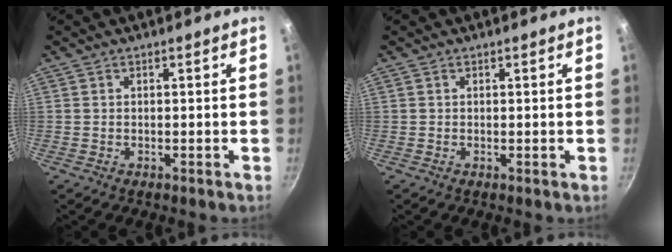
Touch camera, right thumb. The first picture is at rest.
{"total": 0.0}